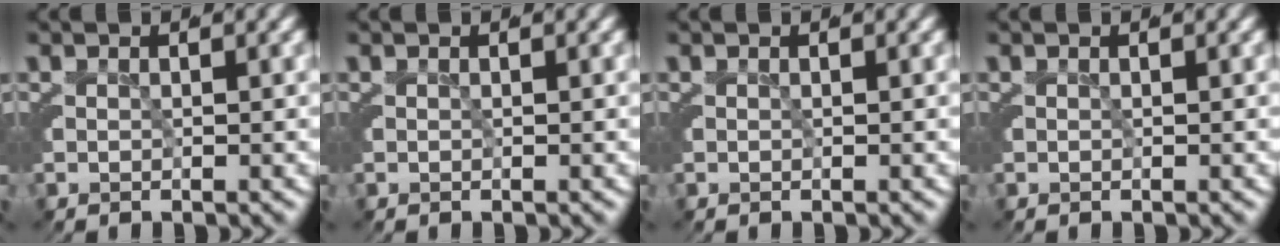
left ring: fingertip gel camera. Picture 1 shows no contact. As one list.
[{"total": 0.0}, {"total": 0.0}, {"total": 0.0}]